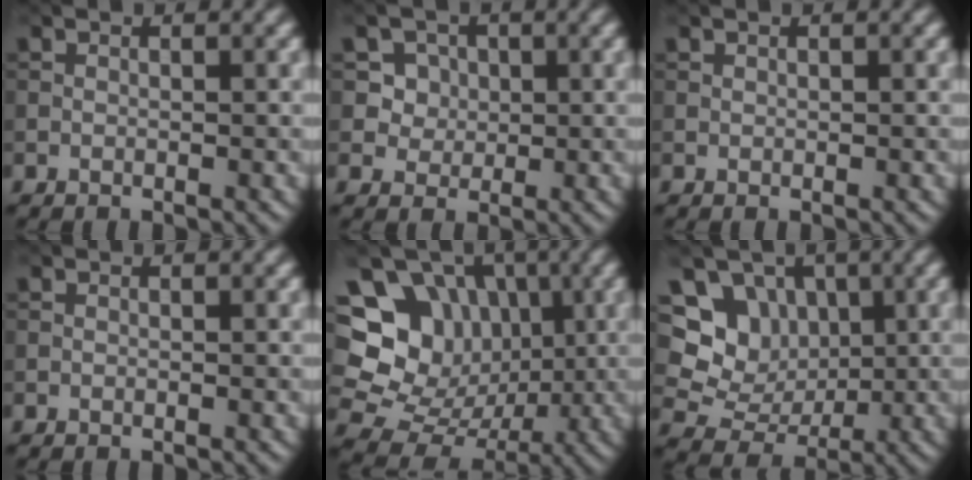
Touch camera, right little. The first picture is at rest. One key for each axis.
{"total": 4.9, "fx": 2.0, "fy": 4.1, "fz": 1.8, "tx": -0.035, "ty": 0.001, "tz": 0.039}
{"total": 0.0}
{"total": 0.0}
{"total": 17.4, "fx": 4.5, "fy": 15.2, "fz": 7.2, "tx": -0.188, "ty": 0.036, "tz": 0.069}
{"total": 8.1, "fx": 2.6, "fy": 6.8, "fz": 3.6, "tx": -0.068, "ty": 0.015, "tz": 0.030}